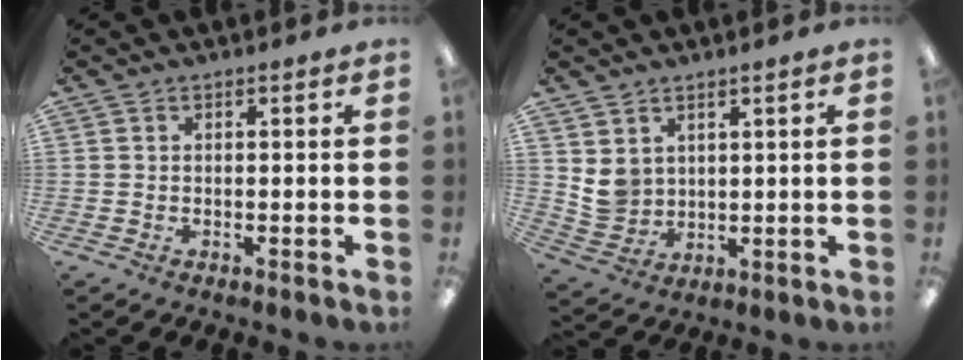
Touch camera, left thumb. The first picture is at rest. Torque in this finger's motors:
{"motor_torque": [0.64, 0.83, 0.10, -0.61, 0.02]}